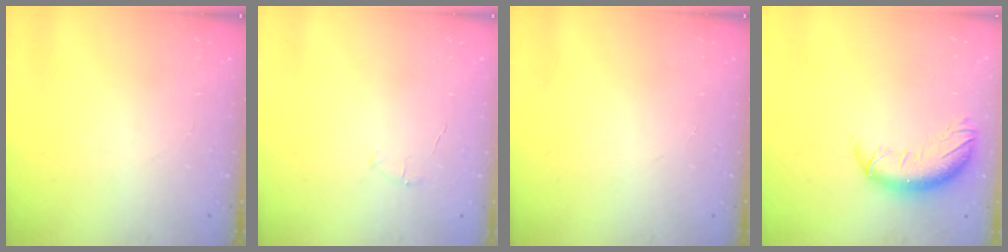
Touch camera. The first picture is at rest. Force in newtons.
{"total": 3.6, "press": 3.4, "slide": 1.0}
{"total": 0.0}
{"total": 10.8, "press": 10.6, "slide": 1.9}